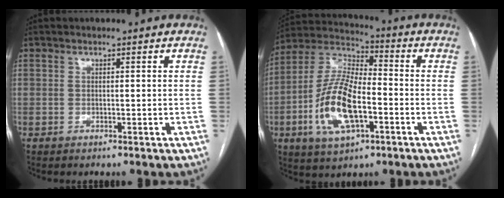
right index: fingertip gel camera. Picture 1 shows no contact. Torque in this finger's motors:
{"motor_torque": [2.04, -0.10, 0.42, 0.15]}